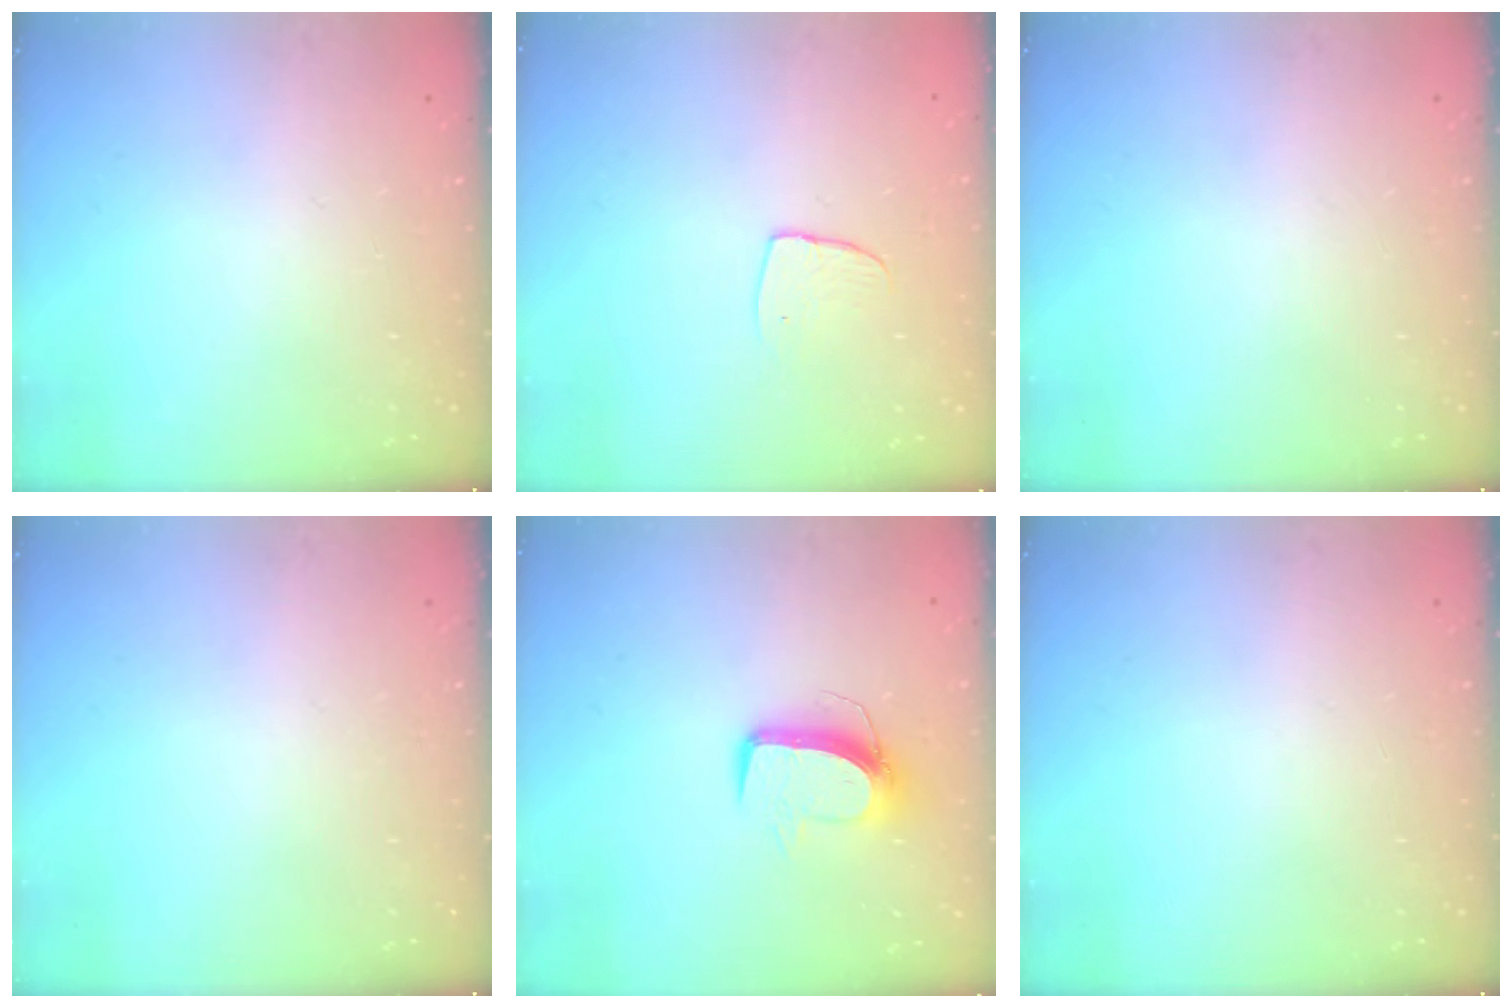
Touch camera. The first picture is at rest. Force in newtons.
{"total": 6.5, "press": 6.5, "slide": 0.5}
{"total": 0.0}
{"total": 0.0}
{"total": 10.0, "press": 10.0, "slide": 0.3}
{"total": 0.0}